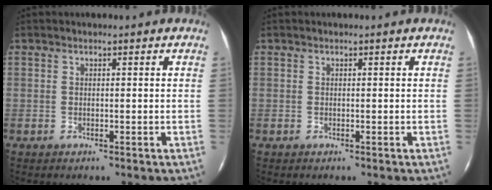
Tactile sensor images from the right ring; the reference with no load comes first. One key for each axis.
{"total": 0.0}